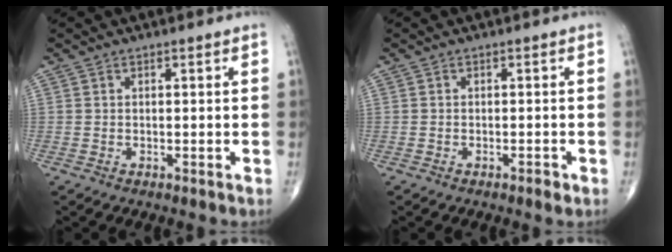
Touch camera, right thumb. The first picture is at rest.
{"total": 1.1, "force": [-0.7, 0.4, 0.8], "torque": [-0.013, 0.000, -0.012]}